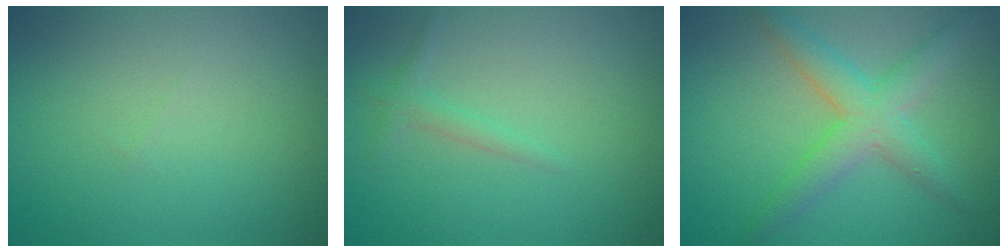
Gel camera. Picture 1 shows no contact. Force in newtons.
{"total": 1.1, "press": 1.1, "slide": 0.1}
{"total": 3.0, "press": 3.0, "slide": 0.3}